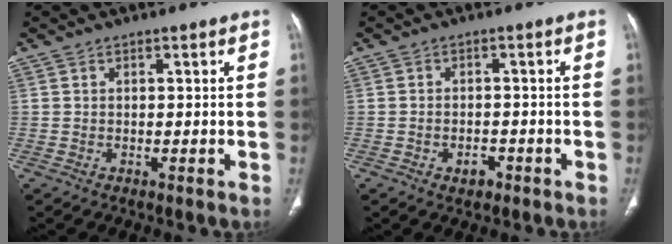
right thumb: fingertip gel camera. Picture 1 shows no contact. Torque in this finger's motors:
{"motor_torque": [-0.19, 0.16, -0.02, -0.14, 0.08]}